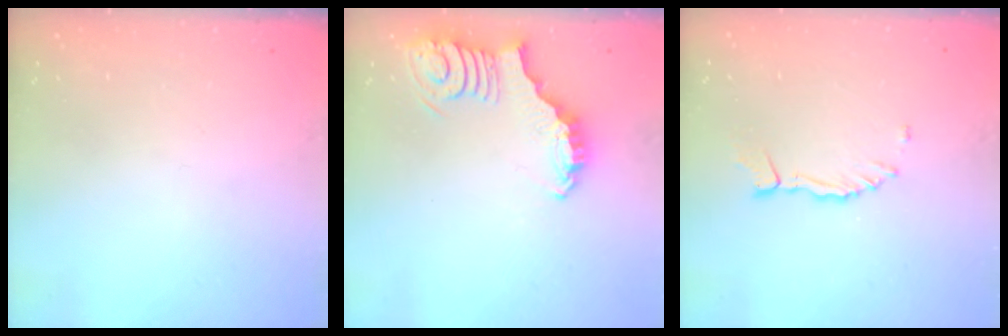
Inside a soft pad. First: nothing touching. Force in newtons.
{"total": 4.0, "press": 3.9, "slide": 0.6}
{"total": 2.9, "press": 2.9, "slide": 0.3}